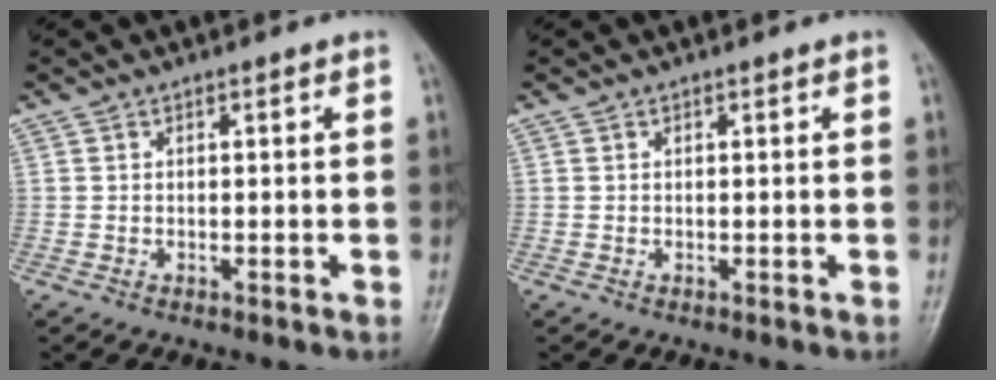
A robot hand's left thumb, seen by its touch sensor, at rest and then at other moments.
{"total": 0.0}